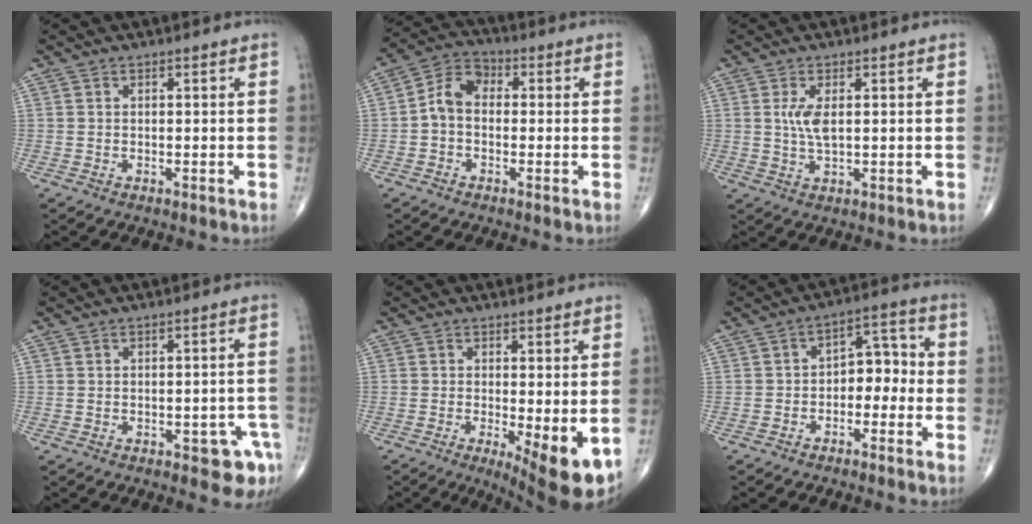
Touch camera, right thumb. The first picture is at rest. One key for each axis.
{"total": 6.8, "fx": -0.3, "fy": 4.9, "fz": 4.7, "tx": -0.074, "ty": 0.024, "tz": -0.019}
{"total": 4.1, "fx": 0.8, "fy": 1.5, "fz": 3.7, "tx": -0.081, "ty": -0.007, "tz": 0.021}
{"total": 5.6, "fx": -2.7, "fy": 2.6, "fz": 4.1, "tx": -0.026, "ty": 0.013, "tz": -0.029}
{"total": 8.9, "fx": -2.1, "fy": 2.5, "fz": 8.2, "tx": -0.114, "ty": -0.023, "tz": -0.028}
{"total": 6.9, "fx": -1.7, "fy": 4.6, "fz": 4.8, "tx": -0.039, "ty": 0.038, "tz": -0.041}